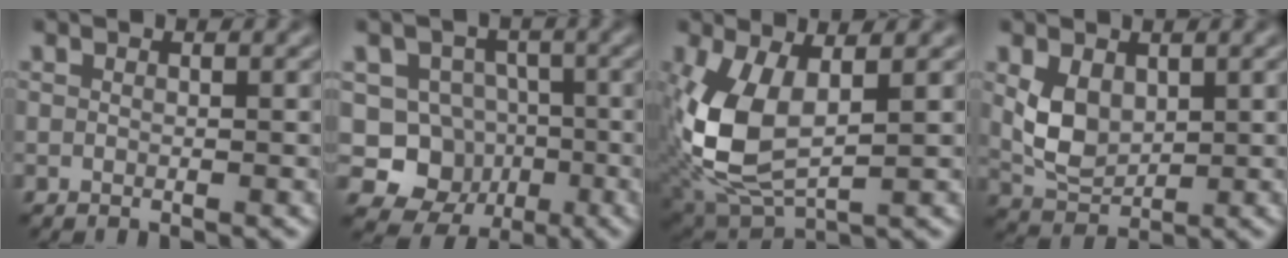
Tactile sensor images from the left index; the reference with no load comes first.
{"total": 6.7, "force": [-1.5, 6.2, 2.1], "torque": [-0.006, -0.002, -0.048]}
{"total": 8.3, "force": [0.6, 4.2, 7.1], "torque": [-0.175, -0.005, 0.014]}
{"total": 3.8, "force": [0.9, 2.6, 2.7], "torque": [-0.062, -0.004, 0.023]}